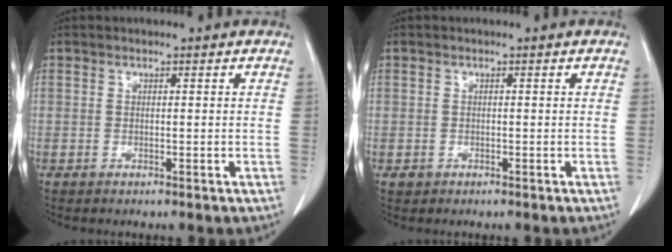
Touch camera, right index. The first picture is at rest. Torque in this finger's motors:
{"motor_torque": [-0.20, -0.01, -0.77, -0.13]}